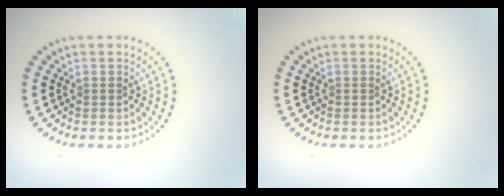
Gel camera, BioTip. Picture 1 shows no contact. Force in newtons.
{"total": 0.0}